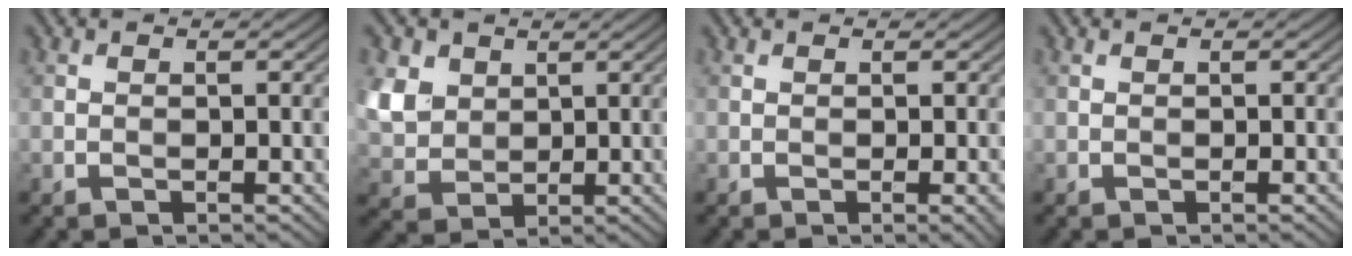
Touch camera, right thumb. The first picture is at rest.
{"total": 6.0, "force": [2.3, 4.7, 2.9], "torque": [-0.100, 0.000, 0.046]}
{"total": 1.4, "force": [-0.1, 0.2, 1.3], "torque": [-0.023, -0.001, -0.003]}
{"total": 0.0}